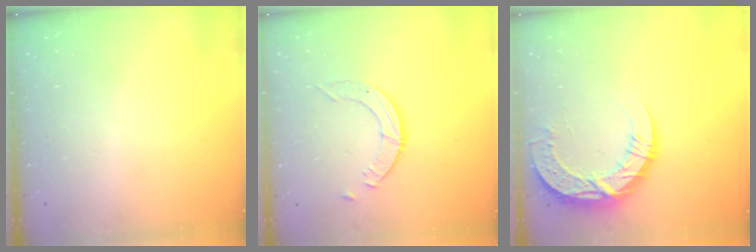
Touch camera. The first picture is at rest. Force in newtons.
{"total": 3.7, "press": 3.6, "slide": 0.4}
{"total": 13.2, "press": 13.2, "slide": 1.0}